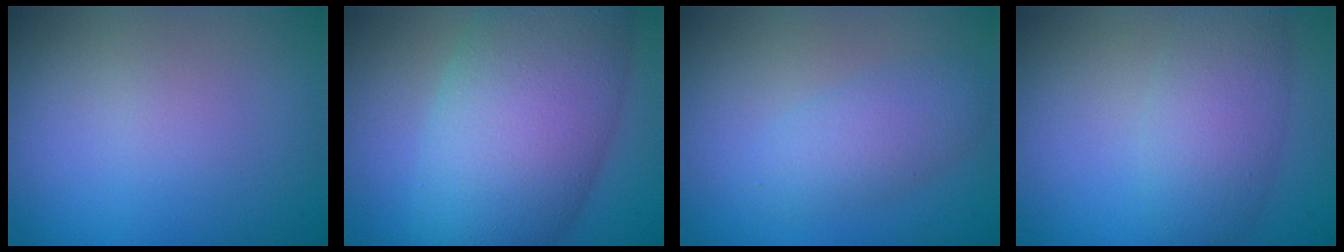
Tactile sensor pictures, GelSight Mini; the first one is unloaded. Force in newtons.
{"total": 12.3, "press": 12.3, "slide": 0.2}
{"total": 2.9, "press": 2.9, "slide": 0.1}
{"total": 4.5, "press": 4.5, "slide": 0.2}